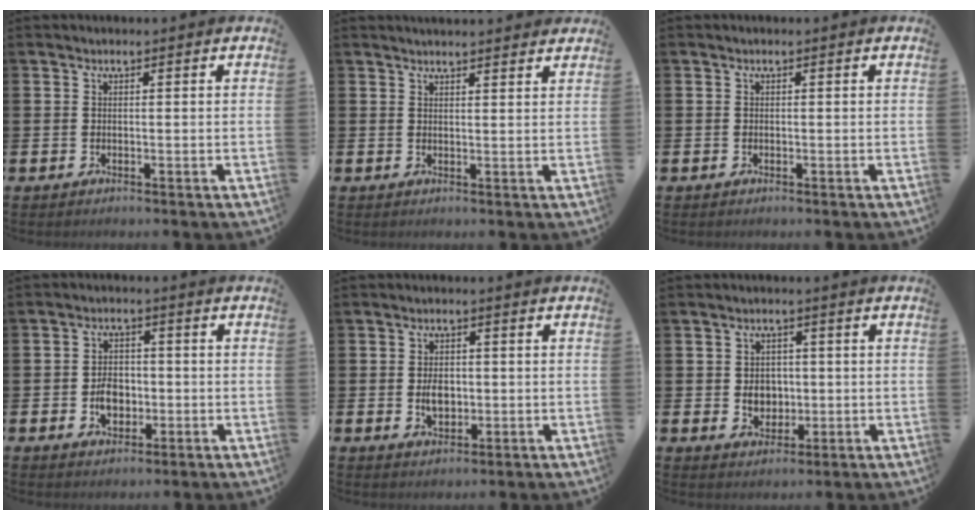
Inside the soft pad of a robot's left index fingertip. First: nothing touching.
{"total": 2.1, "force": [2.1, 0.0, 0.1], "torque": [-0.006, -0.009, 0.038]}
{"total": 0.0}
{"total": 4.3, "force": [-1.0, 3.1, 2.8], "torque": [-0.043, 0.002, -0.021]}
{"total": 3.5, "force": [-0.1, 2.4, 2.6], "torque": [-0.039, 0.003, -0.006]}
{"total": 3.6, "force": [0.0, 3.1, 1.8], "torque": [-0.025, 0.003, -0.008]}